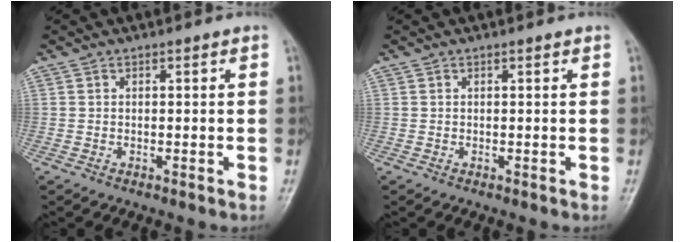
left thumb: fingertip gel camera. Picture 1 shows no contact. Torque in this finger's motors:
{"motor_torque": [0.00, 0.00, 0.00, 0.00, 0.00]}